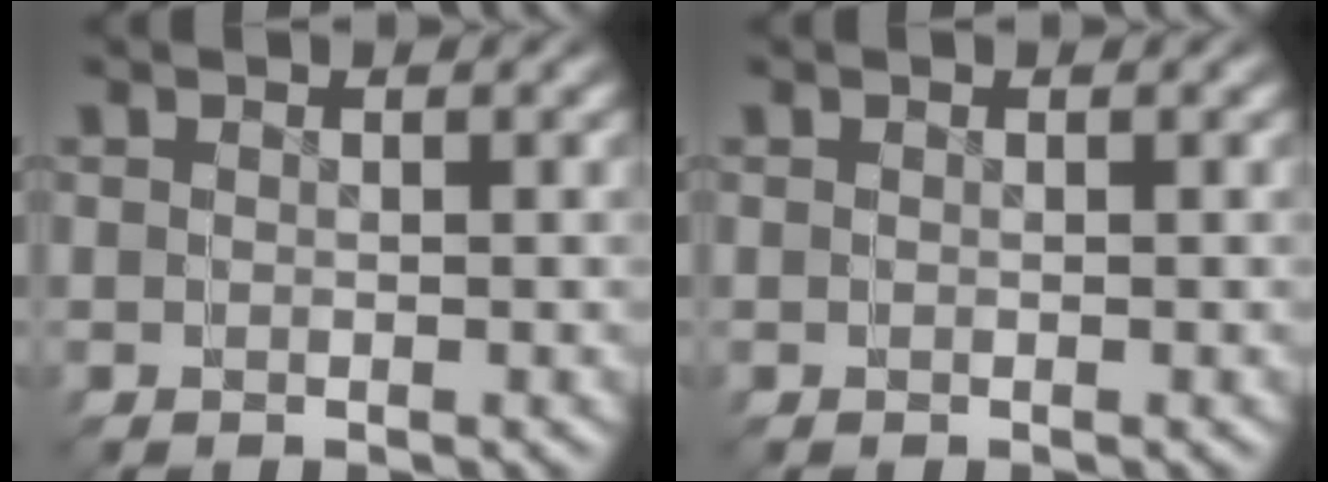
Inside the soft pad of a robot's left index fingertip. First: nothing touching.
{"total": 0.0}